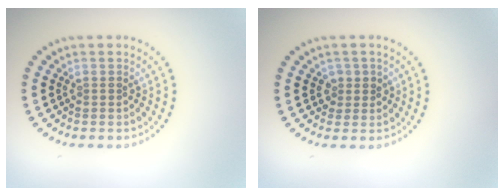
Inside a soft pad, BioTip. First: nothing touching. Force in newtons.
{"total": 1.4, "press": 1.2, "slide": 0.6}